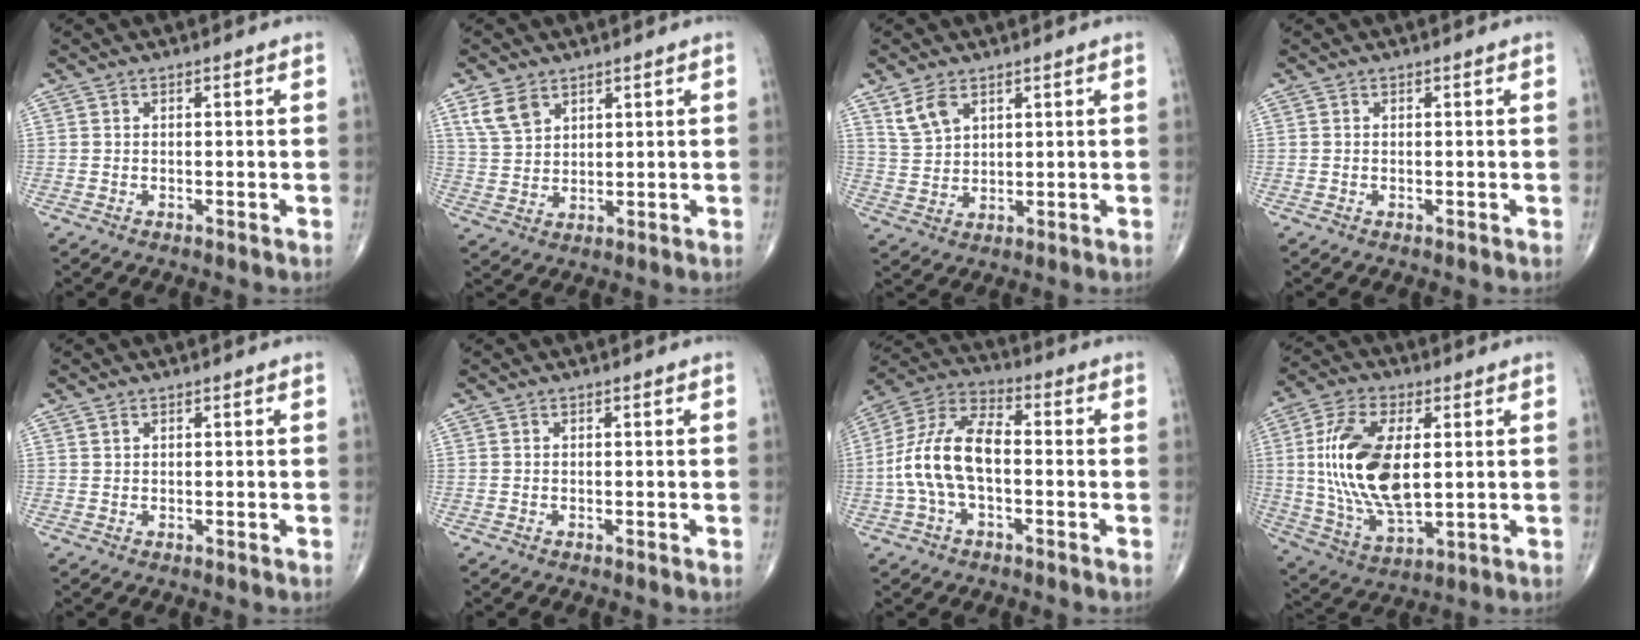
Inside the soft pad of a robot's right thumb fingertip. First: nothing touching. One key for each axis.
{"total": 5.9, "fx": 3.5, "fy": 3.7, "fz": 3.0, "tx": -0.048, "ty": -0.012, "tz": 0.078}
{"total": 5.3, "fx": 3.2, "fy": 3.0, "fz": 3.0, "tx": -0.055, "ty": -0.012, "tz": 0.073}
{"total": 0.0}
{"total": 0.6, "fx": 0.5, "fy": 0.3, "fz": 0.2, "tx": -0.001, "ty": -0.001, "tz": 0.008}
{"total": 0.0}
{"total": 13.2, "fx": -1.5, "fy": 7.0, "fz": 11.1, "tx": -0.230, "ty": 0.041, "tz": -0.034}
{"total": 18.6, "fx": 2.2, "fy": 9.3, "fz": 16.0, "tx": -0.315, "ty": -0.014, "tz": 0.047}